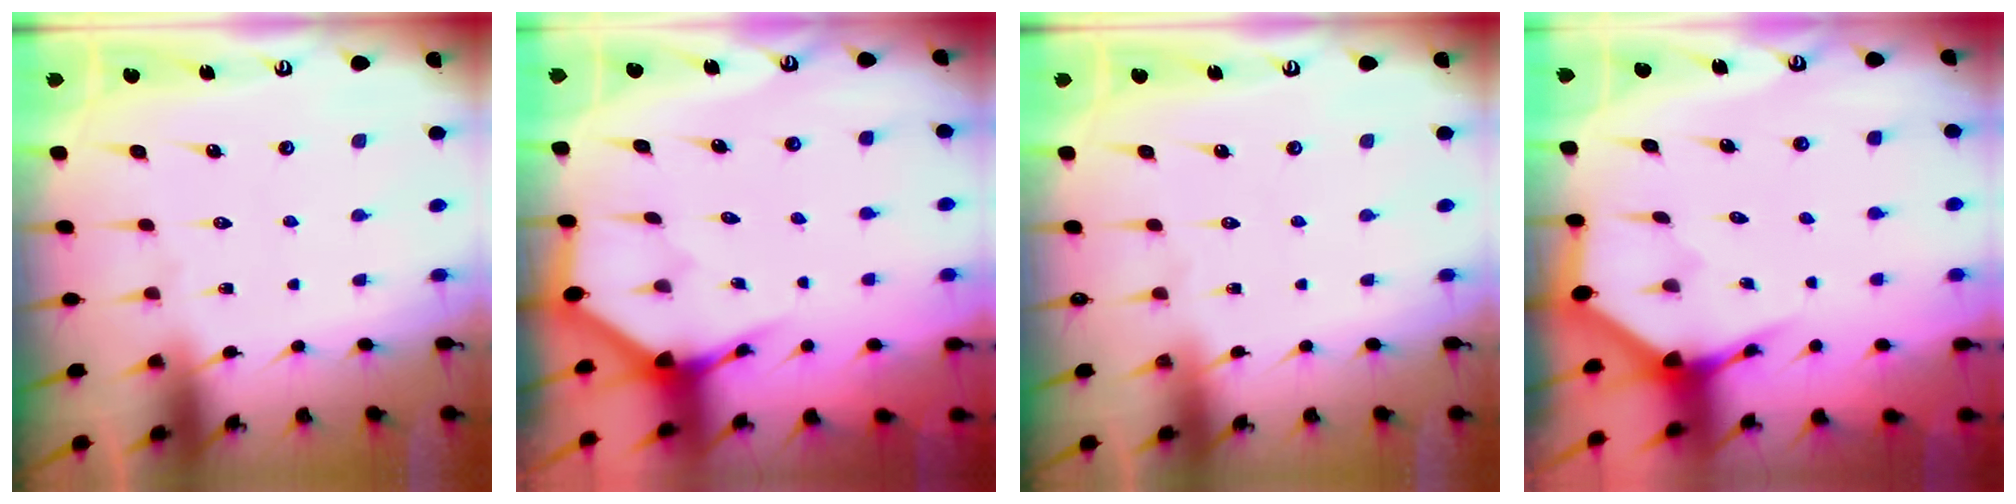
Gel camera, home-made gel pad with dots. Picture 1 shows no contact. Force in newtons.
{"total": 3.6, "press": 3.6, "slide": 0.2}
{"total": 0.0}
{"total": 3.6, "press": 3.6, "slide": 0.1}